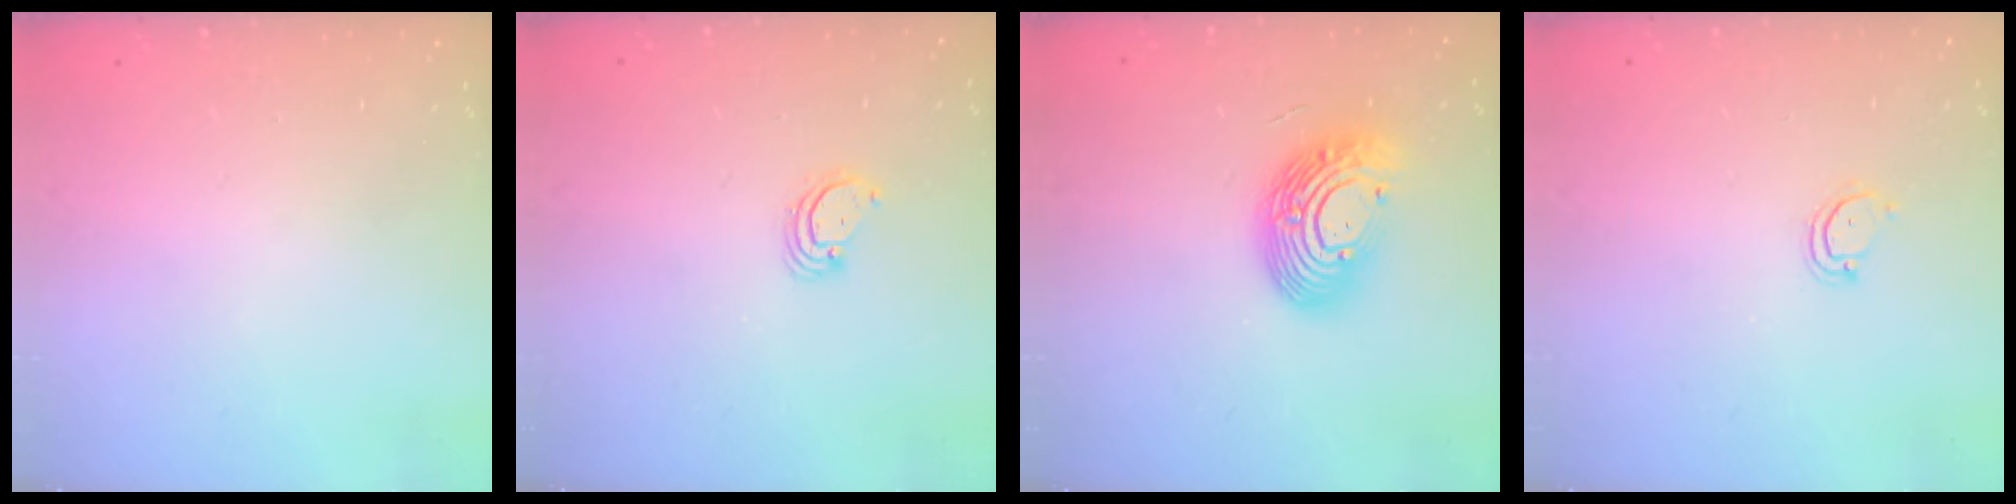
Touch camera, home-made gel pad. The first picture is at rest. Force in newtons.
{"total": 2.9, "press": 2.9, "slide": 0.3}
{"total": 15.1, "press": 15.1, "slide": 1.4}
{"total": 2.5, "press": 2.5, "slide": 0.1}